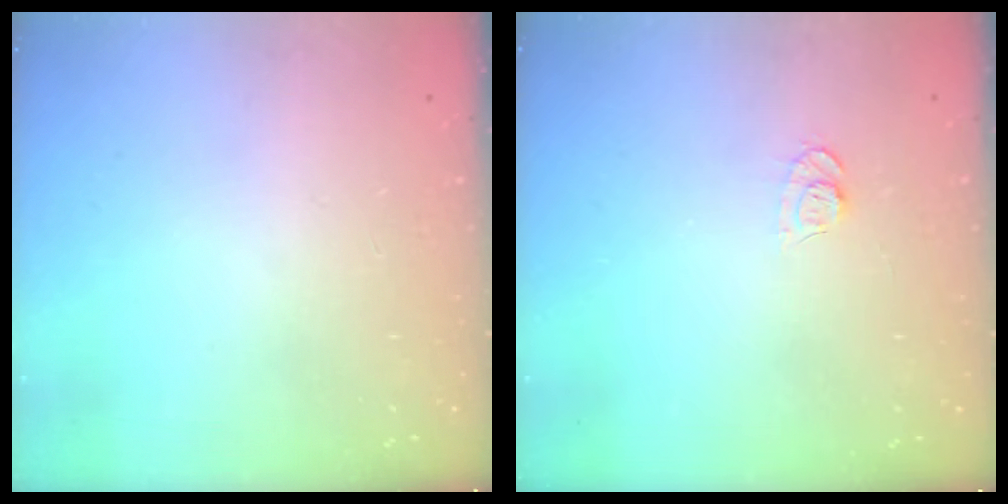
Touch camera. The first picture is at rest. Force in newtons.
{"total": 5.9, "press": 5.9, "slide": 0.7}